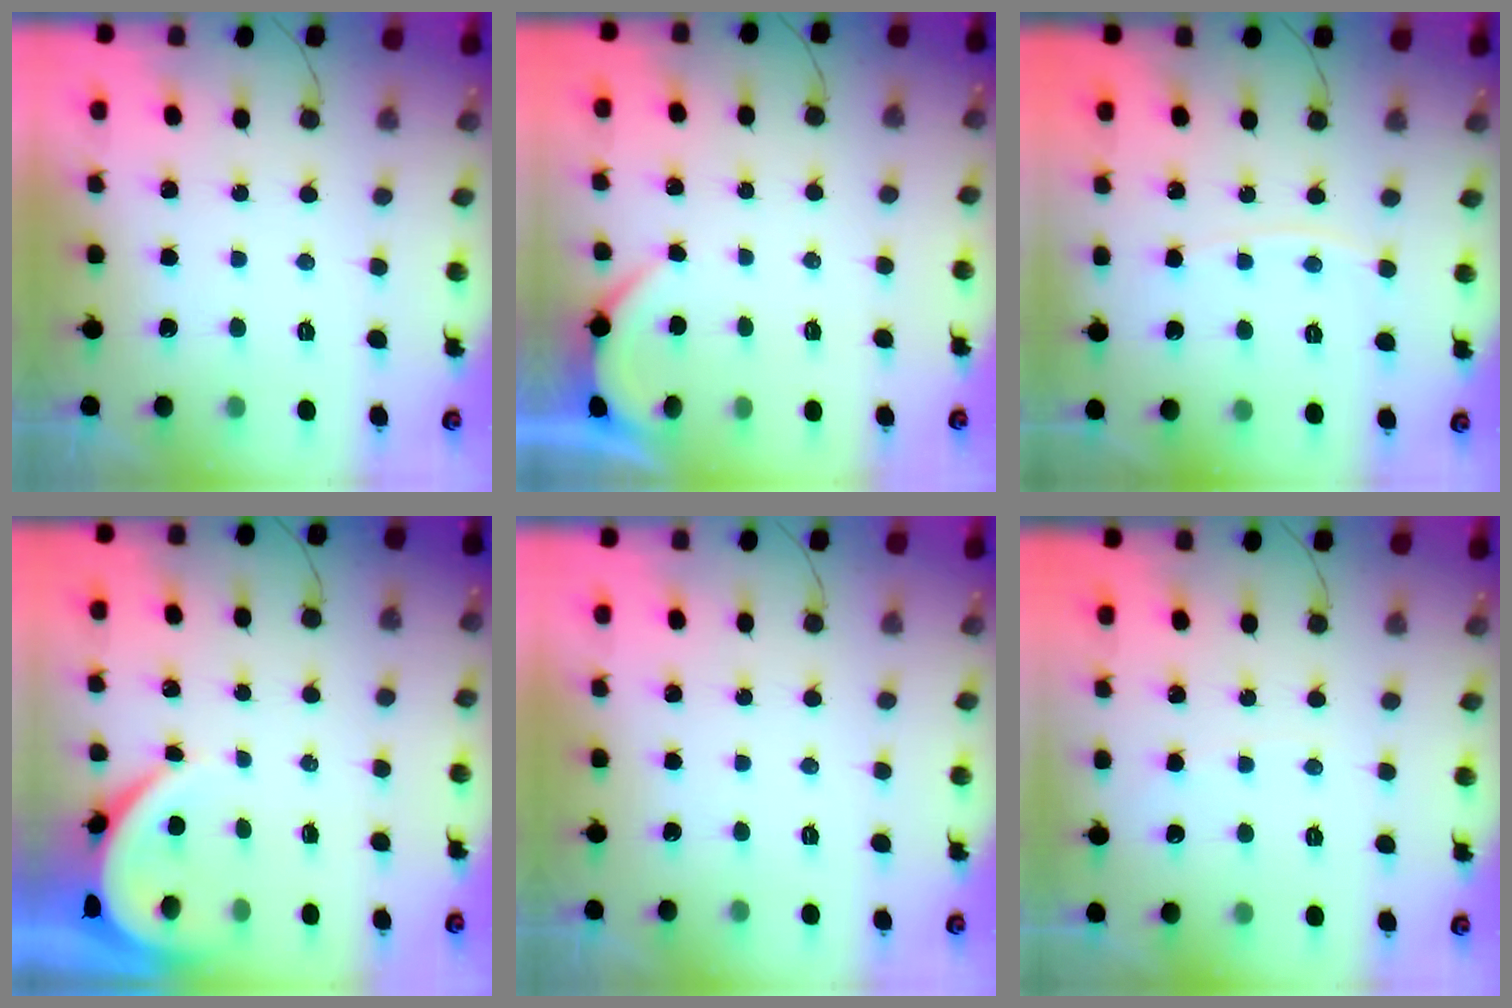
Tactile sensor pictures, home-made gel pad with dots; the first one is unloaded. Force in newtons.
{"total": 1.9, "press": 1.9, "slide": 0.2}
{"total": 3.8, "press": 3.8, "slide": 0.6}
{"total": 4.1, "press": 4.1, "slide": 0.5}
{"total": 0.0}
{"total": 3.2, "press": 3.2, "slide": 0.4}